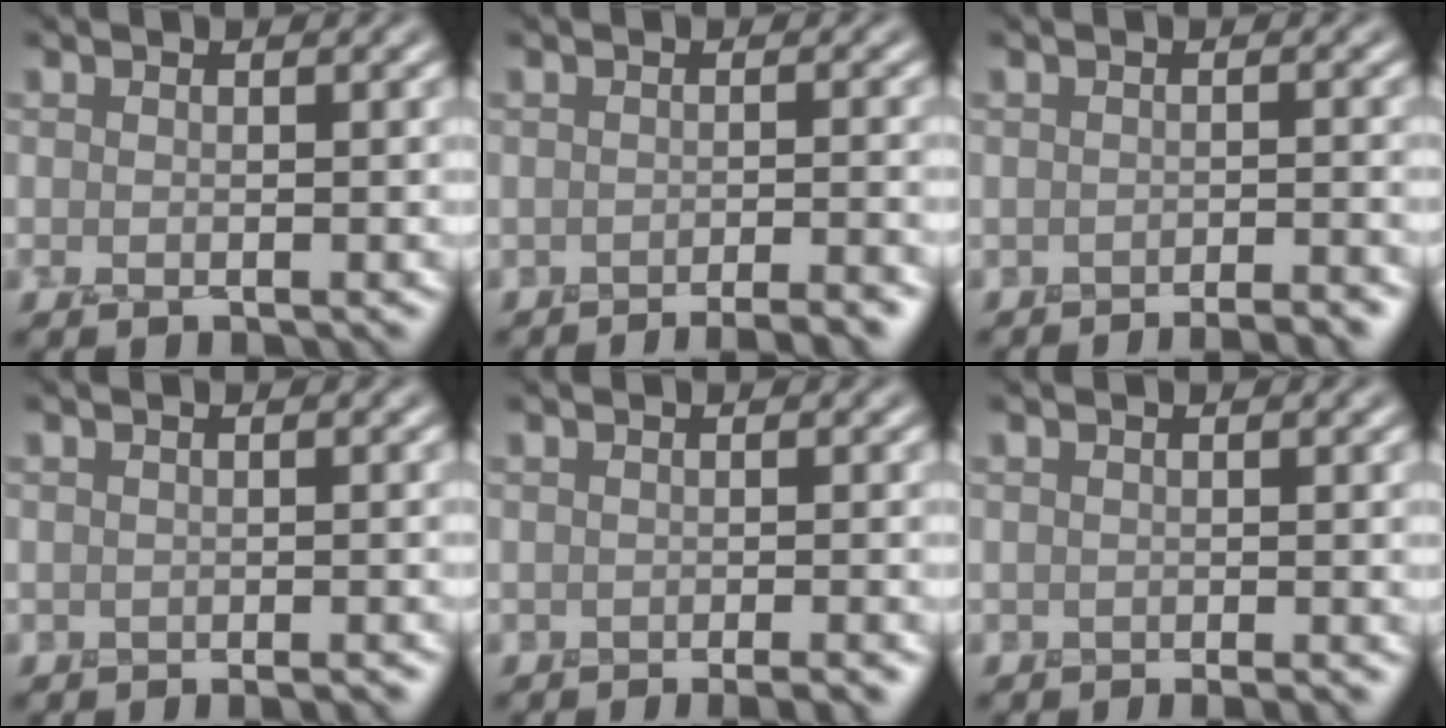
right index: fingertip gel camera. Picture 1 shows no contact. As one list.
[{"total": 3.9, "force": [-3.2, 0.9, 2.1], "torque": [0.005, 0.005, -0.031]}, {"total": 3.3, "force": [-3.0, 0.5, 1.2], "torque": [0.014, 0.012, -0.033]}, {"total": 0.9, "force": [-0.8, 0.2, 0.2], "torque": [0.019, 0.009, -0.001]}, {"total": 1.9, "force": [-1.1, 0.6, 1.4], "torque": [0.021, 0.012, -0.017]}, {"total": 0.0}]